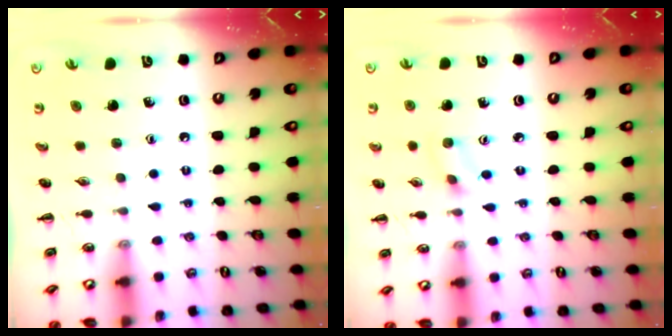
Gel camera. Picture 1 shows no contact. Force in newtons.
{"total": 2.3, "press": 2.1, "slide": 0.8}